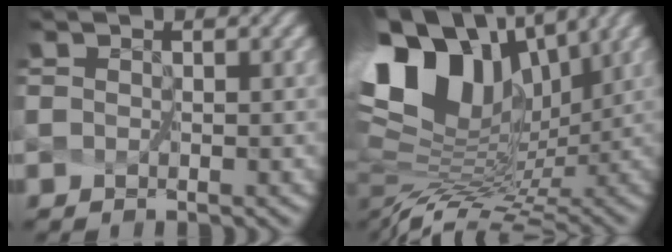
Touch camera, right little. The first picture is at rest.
{"total": 12.5, "force": [4.6, 6.4, 9.7], "torque": [-0.185, 0.018, 0.090]}